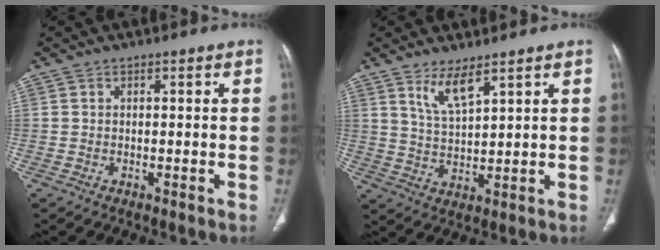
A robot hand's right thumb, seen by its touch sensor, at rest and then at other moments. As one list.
[{"total": 5.7, "force": [3.9, 1.4, 3.9], "torque": [-0.077, -0.031, 0.084]}]